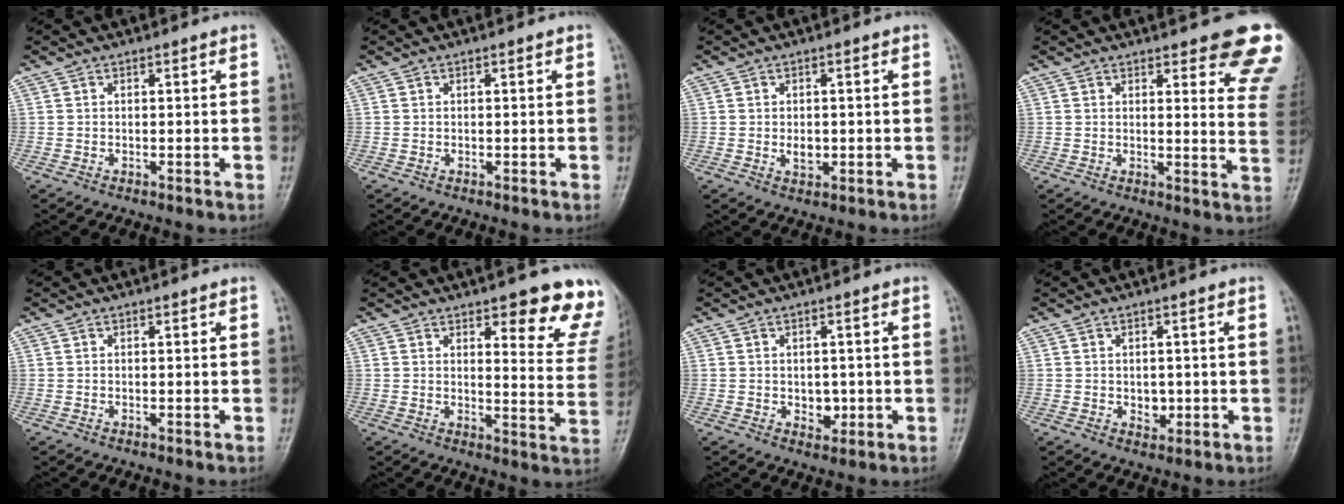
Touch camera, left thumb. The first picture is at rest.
{"total": 0.0}
{"total": 2.7, "force": [-0.2, 1.9, 2.0], "torque": [-0.024, -0.002, -0.001]}
{"total": 12.6, "force": [9.3, 3.5, 7.7], "torque": [-0.044, -0.053, 0.086]}
{"total": 0.0}
{"total": 13.2, "force": [9.3, 4.1, 8.5], "torque": [-0.051, -0.055, 0.097]}
{"total": 3.5, "force": [-0.3, 2.6, 2.3], "torque": [-0.015, 0.000, 0.001]}
{"total": 2.9, "force": [-0.2, 2.2, 1.9], "torque": [-0.014, -0.001, 0.002]}